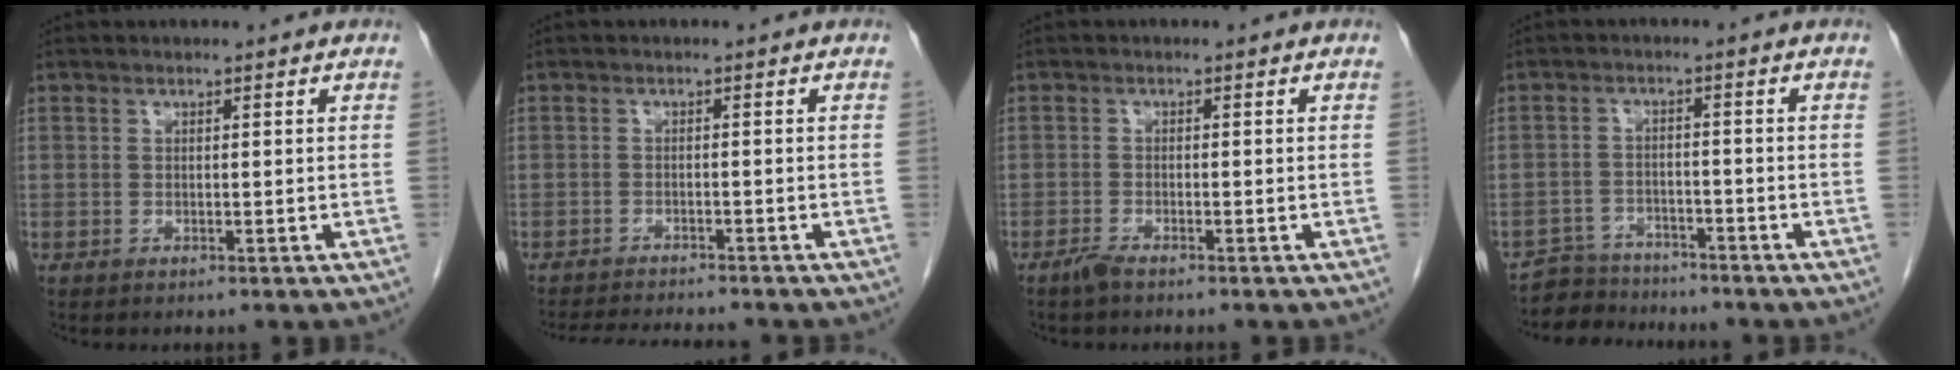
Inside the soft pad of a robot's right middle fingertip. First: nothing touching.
{"total": 8.7, "force": [-8.1, 0.9, 3.0], "torque": [-0.044, -0.010, -0.116]}
{"total": 1.7, "force": [-1.4, 0.1, 0.9], "torque": [-0.027, -0.004, -0.029]}
{"total": 5.1, "force": [-4.7, 1.8, -0.8], "torque": [0.016, 0.002, -0.083]}